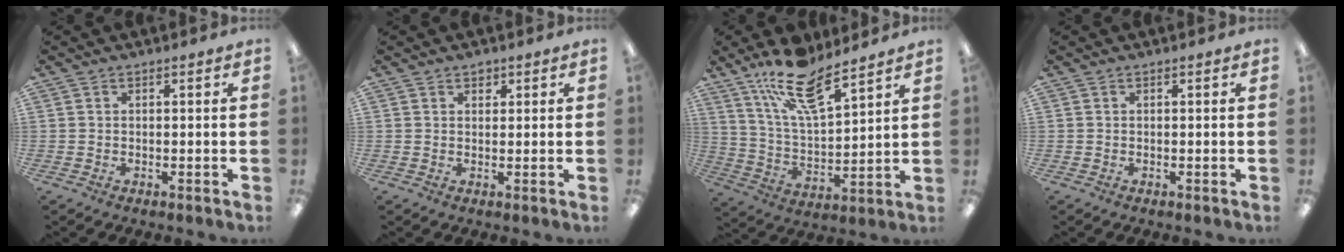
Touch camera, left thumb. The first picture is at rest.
{"total": 1.6, "force": [1.2, 1.0, 0.5], "torque": [0.006, -0.006, 0.019]}
{"total": 15.5, "force": [11.3, 4.9, 9.4], "torque": [-0.177, -0.052, 0.197]}
{"total": 0.0}